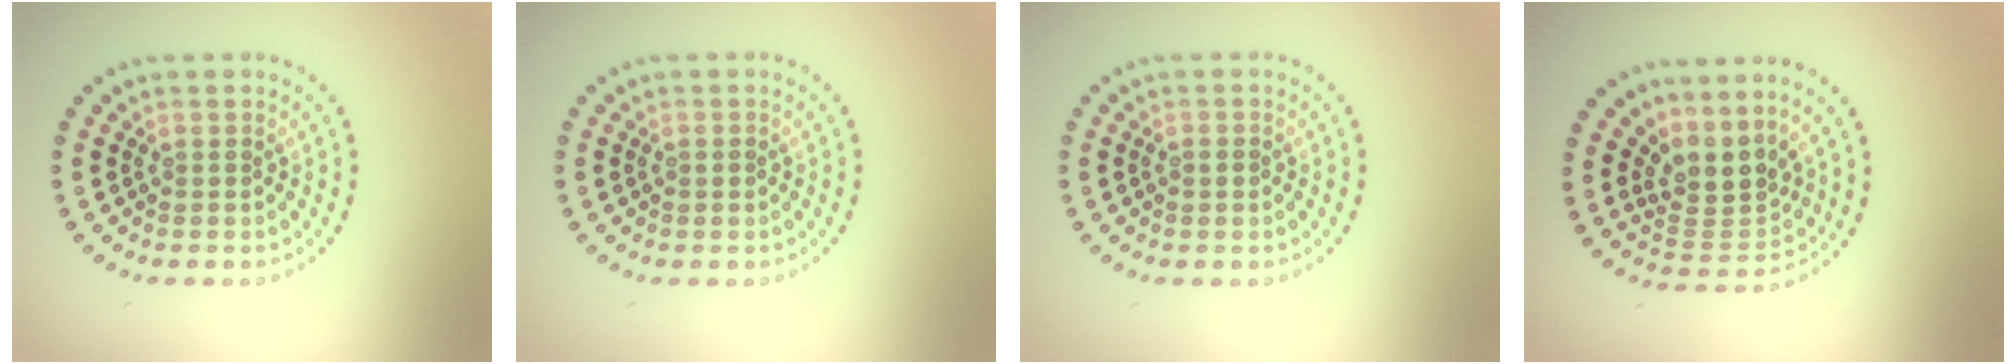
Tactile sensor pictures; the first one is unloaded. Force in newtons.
{"total": 0.5, "press": 0.5, "slide": 0.2}
{"total": 0.9, "press": 0.9, "slide": 0.1}
{"total": 3.6, "press": 2.6, "slide": 2.5}